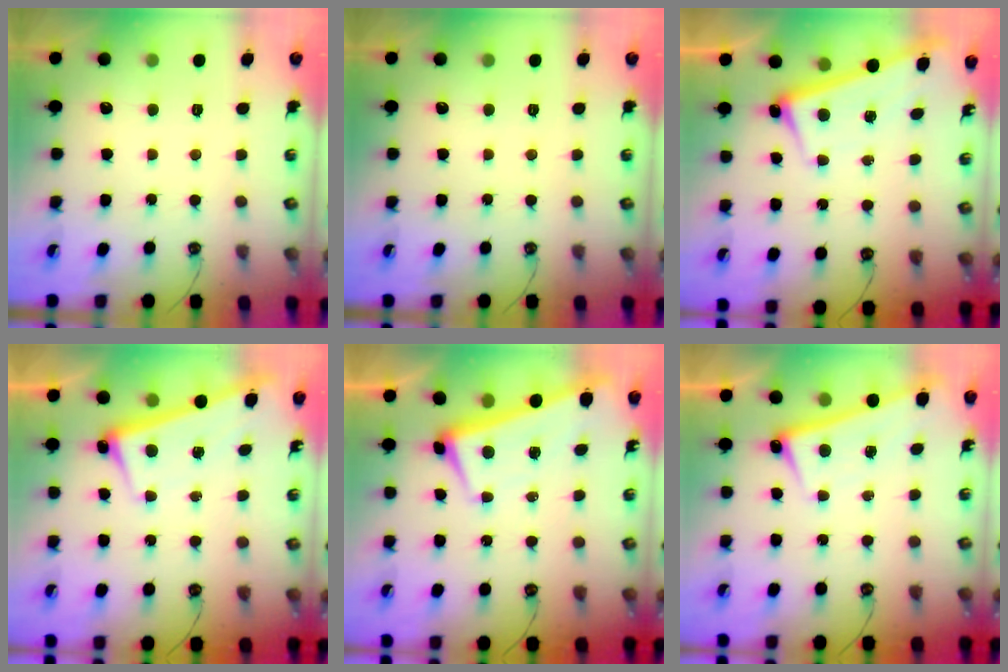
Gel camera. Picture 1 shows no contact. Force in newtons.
{"total": 0.0}
{"total": 2.9, "press": 2.9, "slide": 0.4}
{"total": 2.6, "press": 2.4, "slide": 0.9}
{"total": 2.2, "press": 2.1, "slide": 0.7}
{"total": 2.1, "press": 2.1, "slide": 0.5}